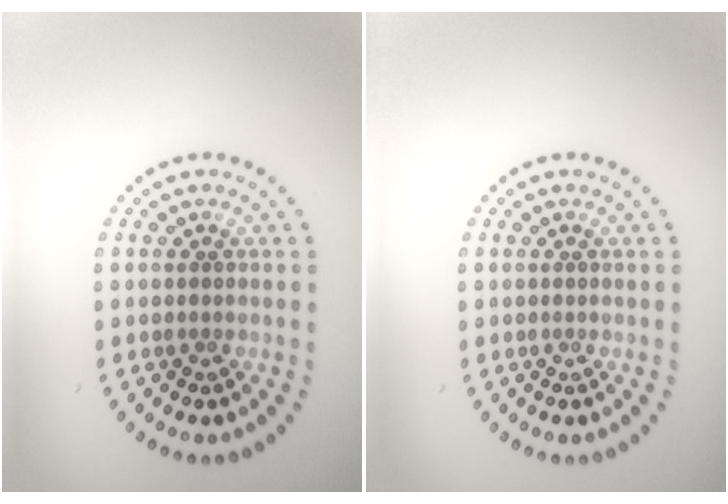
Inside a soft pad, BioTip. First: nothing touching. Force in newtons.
{"total": 0.0}